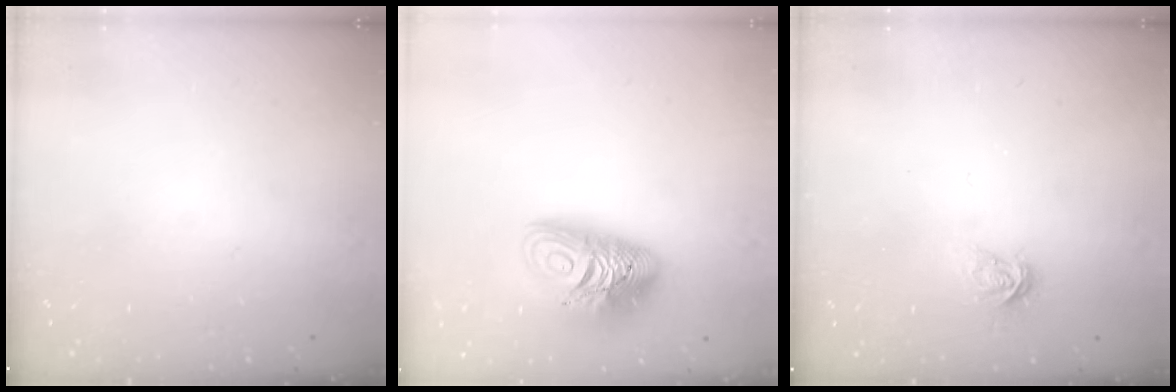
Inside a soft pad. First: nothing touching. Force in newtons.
{"total": 12.7, "press": 12.6, "slide": 1.3}
{"total": 3.2, "press": 3.2, "slide": 0.3}